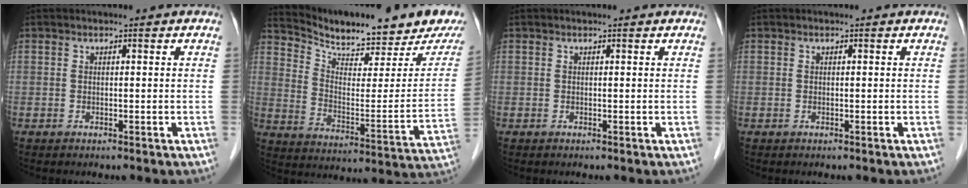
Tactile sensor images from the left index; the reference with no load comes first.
{"total": 20.3, "force": [18.1, 3.3, 8.6], "torque": [-0.139, -0.045, 0.253]}
{"total": 0.7, "force": [0.6, 0.1, 0.1], "torque": [-0.007, 0.005, 0.006]}
{"total": 0.0}